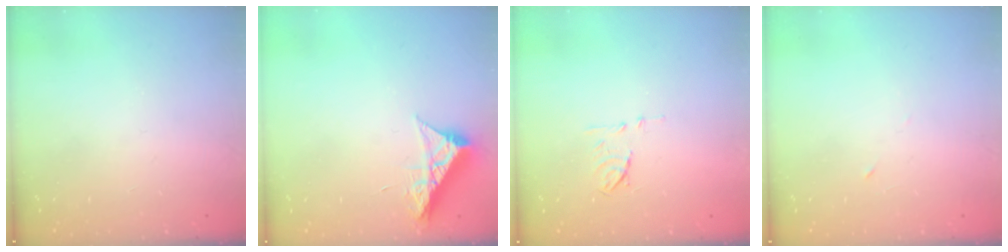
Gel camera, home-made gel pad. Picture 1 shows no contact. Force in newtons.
{"total": 8.9, "press": 8.9, "slide": 0.3}
{"total": 6.7, "press": 6.6, "slide": 0.9}
{"total": 2.7, "press": 2.5, "slide": 1.0}